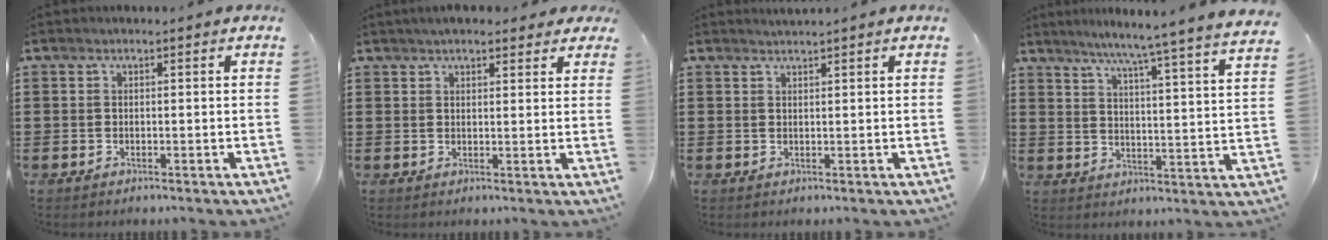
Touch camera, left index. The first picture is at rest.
{"total": 3.4, "force": [2.9, 1.0, 1.5], "torque": [-0.037, 0.005, 0.053]}
{"total": 0.9, "force": [0.9, -0.2, 0.2], "torque": [-0.003, -0.001, 0.018]}
{"total": 5.9, "force": [5.0, -1.7, 2.6], "torque": [-0.072, -0.047, 0.077]}